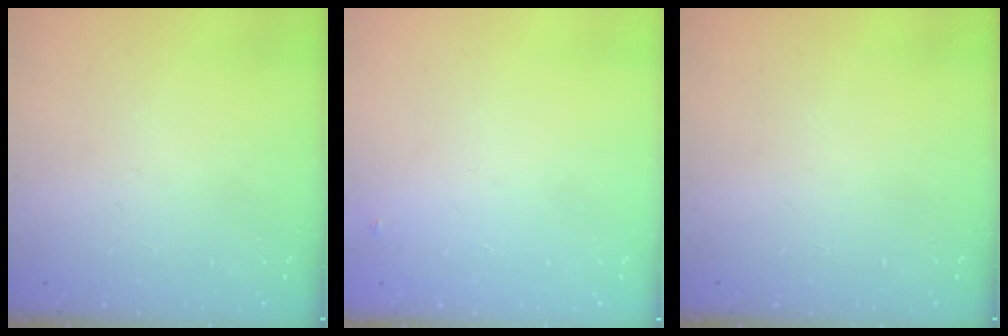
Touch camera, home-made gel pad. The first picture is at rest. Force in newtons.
{"total": 2.6, "press": 2.6, "slide": 0.2}
{"total": 0.0}